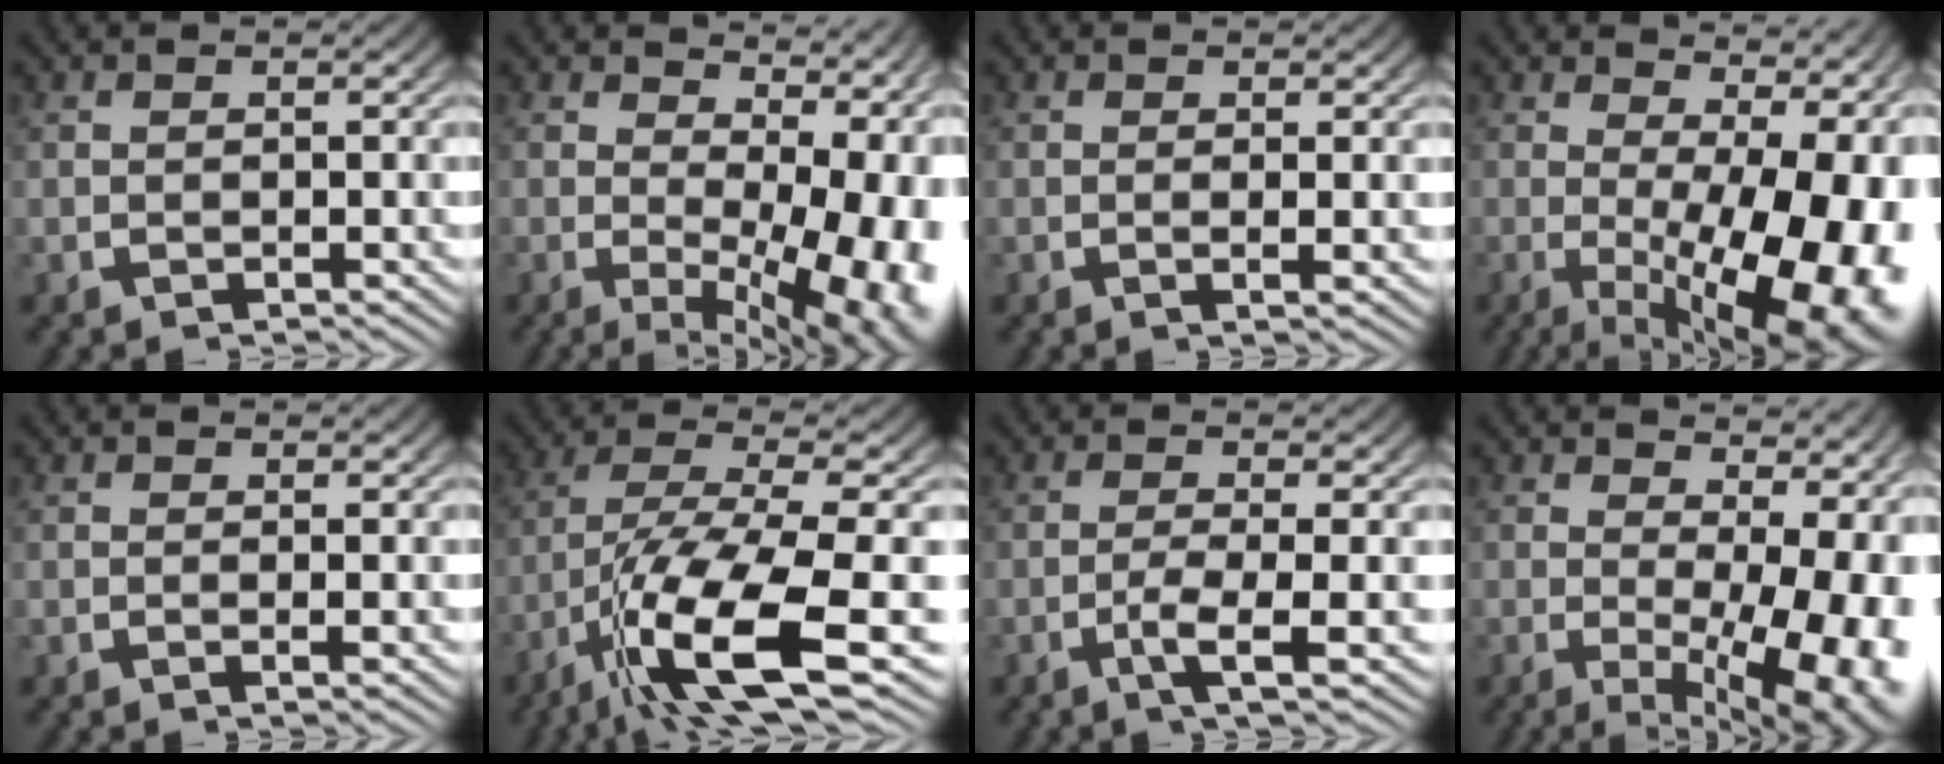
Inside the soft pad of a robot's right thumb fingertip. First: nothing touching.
{"total": 11.6, "force": [-1.4, 6.0, 9.9], "torque": [-0.145, -0.034, -0.001]}
{"total": 1.2, "force": [0.1, 0.0, 1.2], "torque": [-0.020, -0.001, -0.004]}
{"total": 16.9, "force": [-2.9, 9.4, 13.7], "torque": [-0.208, -0.056, -0.015]}
{"total": 0.9, "force": [0.2, 0.0, 0.8], "torque": [-0.013, 0.000, -0.001]}
{"total": 13.2, "force": [-4.6, 5.5, 11.1], "torque": [-0.233, -0.044, -0.049]}
{"total": 4.2, "force": [-1.5, 0.9, 3.9], "torque": [-0.081, -0.010, -0.030]}
{"total": 11.3, "force": [-1.8, 5.7, 9.6], "torque": [-0.138, -0.043, -0.006]}